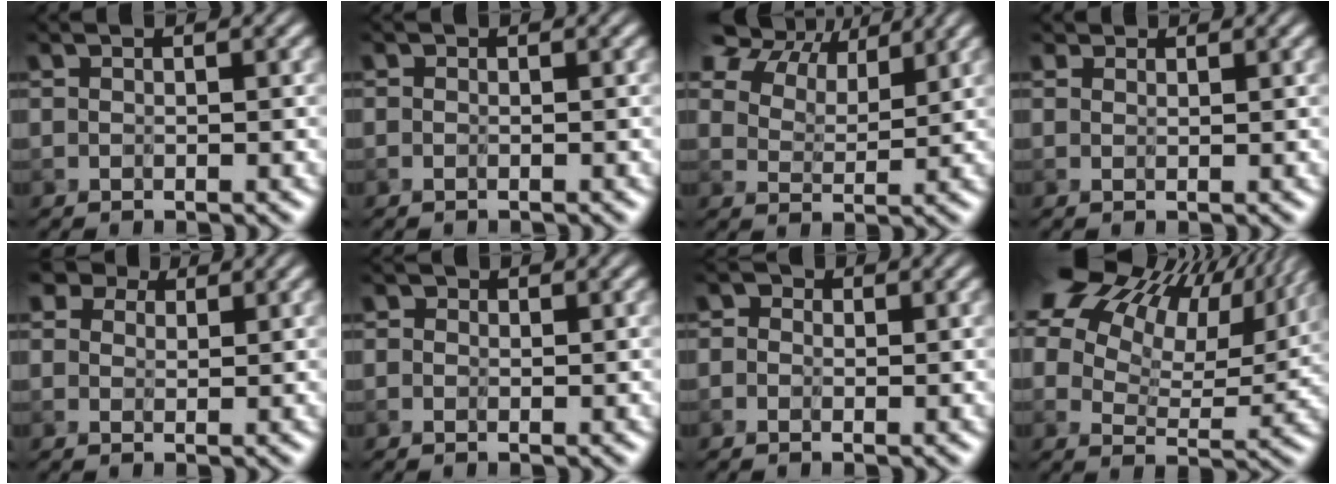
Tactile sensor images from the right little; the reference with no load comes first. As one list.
[{"total": 0.5, "force": [-0.4, 0.3, 0.0], "torque": [0.002, -0.004, -0.009]}, {"total": 10.2, "force": [7.9, 4.5, 4.7], "torque": [-0.111, 0.016, 0.133]}, {"total": 1.1, "force": [1.0, 0.4, 0.1], "torque": [-0.003, -0.004, 0.008]}, {"total": 4.9, "force": [3.3, 2.9, 2.0], "torque": [-0.045, 0.012, 0.039]}, {"total": 0.9, "force": [0.4, 0.7, 0.4], "torque": [-0.003, -0.002, -0.005]}, {"total": 2.2, "force": [0.8, 1.7, 1.1], "torque": [-0.005, 0.008, -0.018]}, {"total": 19.2, "force": [10.2, 10.5, 12.5], "torque": [-0.230, 0.067, 0.160]}]